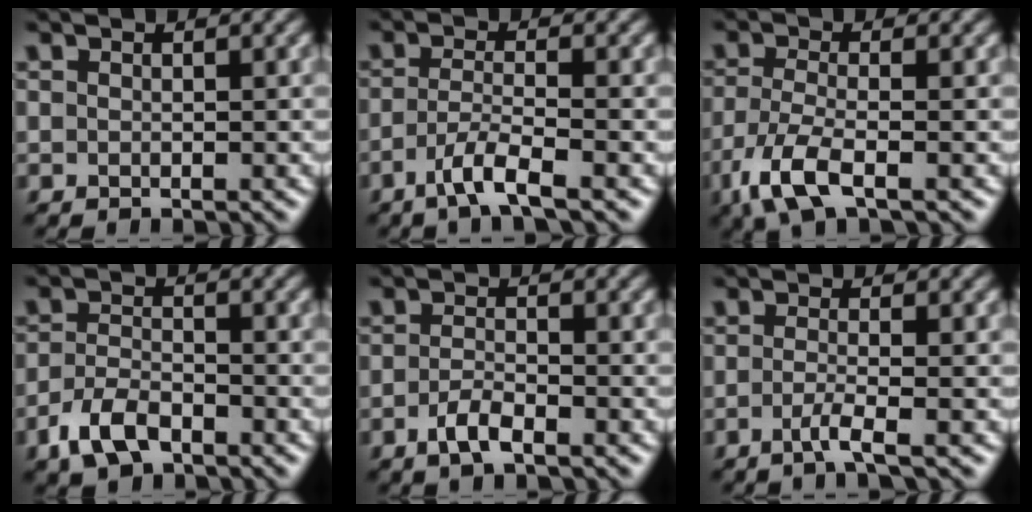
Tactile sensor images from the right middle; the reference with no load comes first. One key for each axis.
{"total": 3.4, "fx": -2.0, "fy": 0.5, "fz": 2.8, "tx": -0.052, "ty": 0.001, "tz": -0.048}
{"total": 4.9, "fx": -2.7, "fy": 1.6, "fz": 3.8, "tx": -0.095, "ty": -0.014, "tz": -0.063}
{"total": 3.7, "fx": -2.4, "fy": 1.8, "fz": 2.2, "tx": -0.044, "ty": 0.001, "tz": -0.053}
{"total": 2.3, "fx": -1.3, "fy": 0.8, "fz": 1.7, "tx": -0.039, "ty": 0.000, "tz": -0.029}
{"total": 2.2, "fx": -1.0, "fy": 0.4, "fz": 2.0, "tx": -0.031, "ty": -0.002, "tz": -0.030}